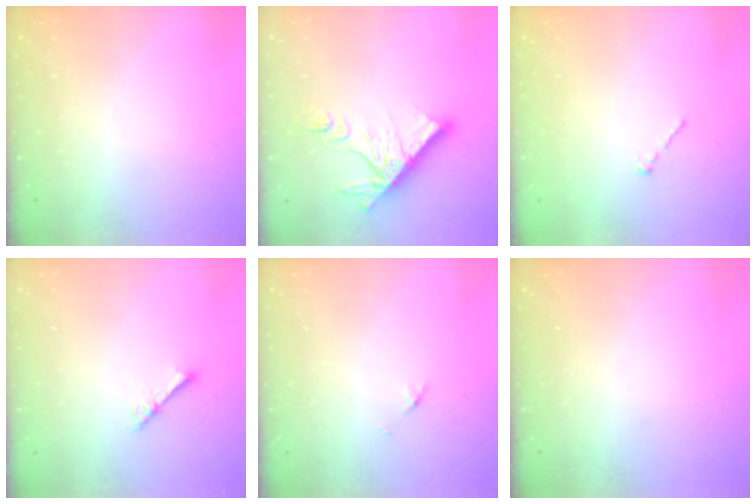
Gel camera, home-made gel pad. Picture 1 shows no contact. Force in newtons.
{"total": 12.9, "press": 12.9, "slide": 1.0}
{"total": 1.0, "press": 0.8, "slide": 0.5}
{"total": 3.3, "press": 3.3, "slide": 0.5}
{"total": 2.1, "press": 2.1, "slide": 0.3}
{"total": 0.0}